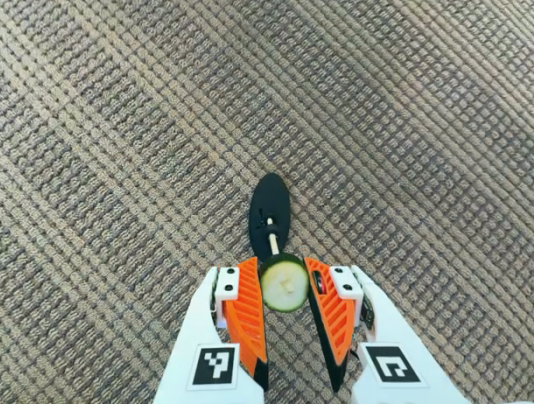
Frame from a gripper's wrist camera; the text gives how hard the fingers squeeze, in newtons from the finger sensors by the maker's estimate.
{"total": 8.5, "left": 8.1, "right": 8.8}